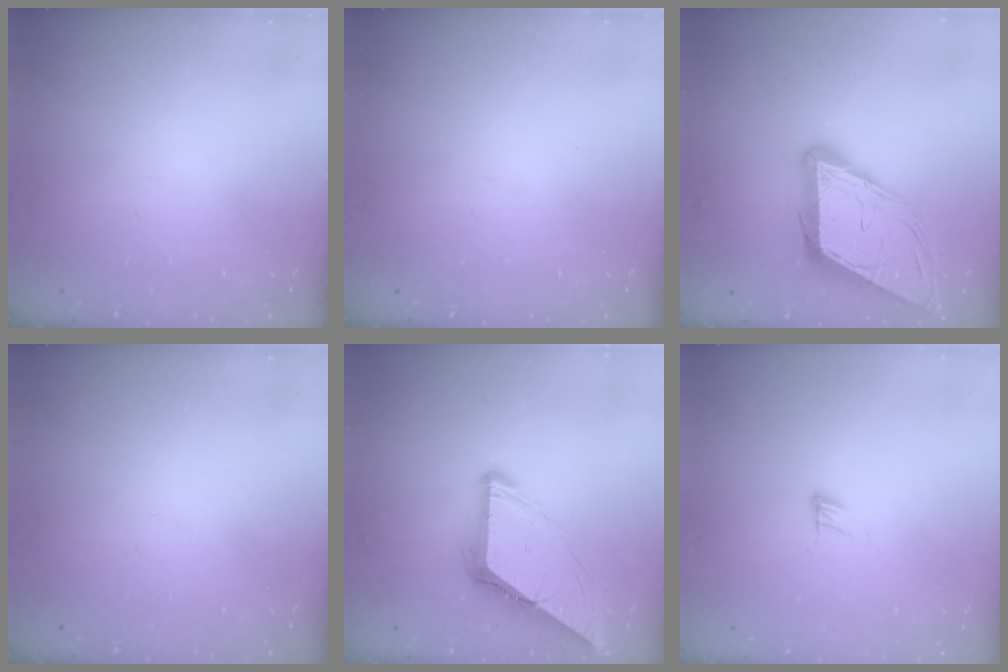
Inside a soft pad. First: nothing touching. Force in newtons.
{"total": 0.0}
{"total": 14.8, "press": 14.1, "slide": 4.2}
{"total": 0.0}
{"total": 10.1, "press": 10.0, "slide": 1.1}
{"total": 4.2, "press": 4.2, "slide": 0.4}